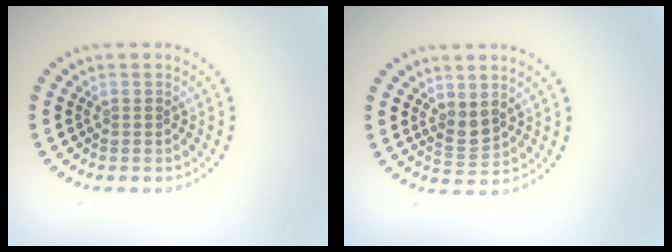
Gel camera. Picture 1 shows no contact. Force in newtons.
{"total": 1.8, "press": 1.5, "slide": 1.1}